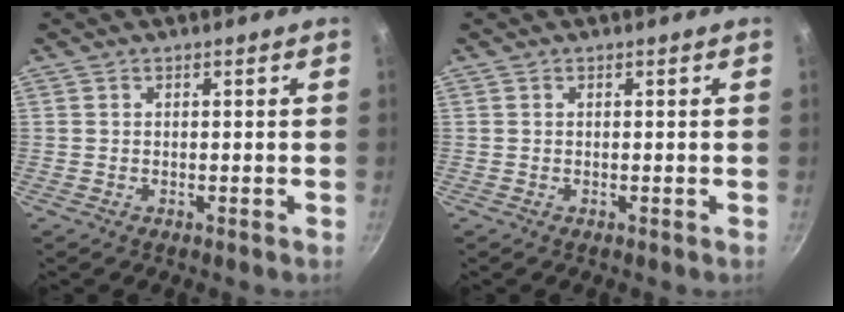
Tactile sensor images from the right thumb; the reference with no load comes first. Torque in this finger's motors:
{"motor_torque": [-0.05, 0.05, 0.00, 0.00, 0.00]}